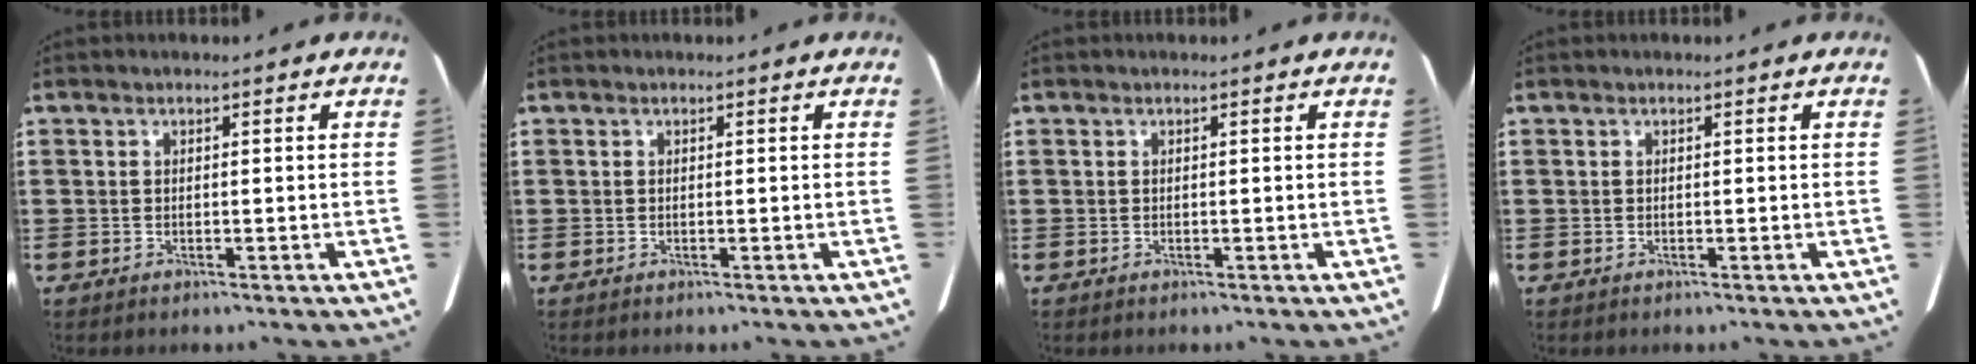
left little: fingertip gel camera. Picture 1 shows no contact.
{"total": 0.0}
{"total": 0.0}
{"total": 0.0}